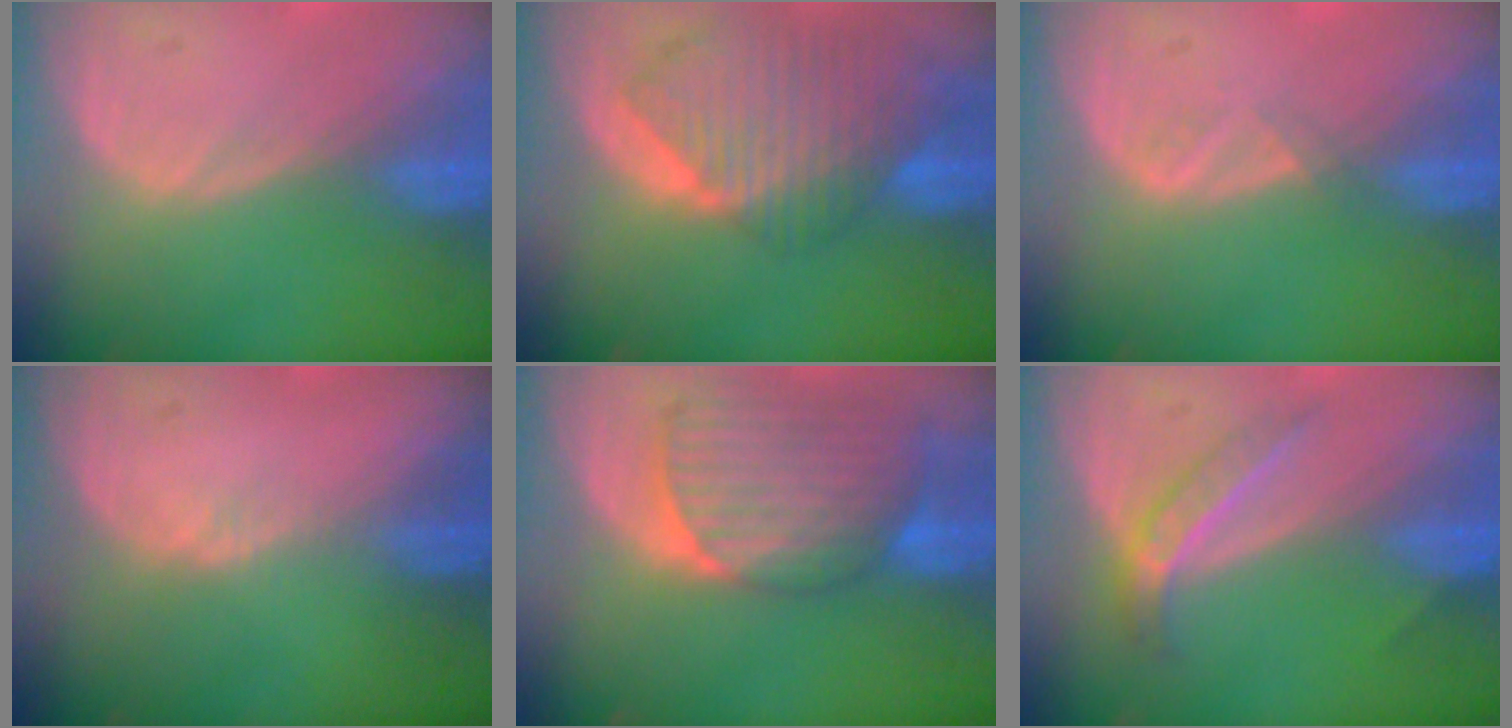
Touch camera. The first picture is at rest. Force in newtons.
{"total": 10.3, "press": 8.9, "slide": 5.1}
{"total": 1.3, "press": 1.2, "slide": 0.7}
{"total": 1.0, "press": 0.7, "slide": 0.6}
{"total": 9.0, "press": 8.5, "slide": 2.9}
{"total": 4.2, "press": 4.0, "slide": 1.1}